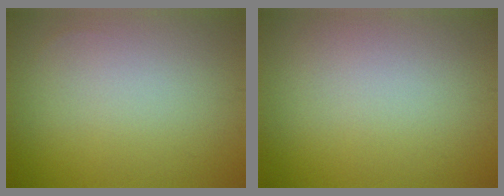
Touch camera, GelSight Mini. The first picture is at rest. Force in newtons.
{"total": 0.0}